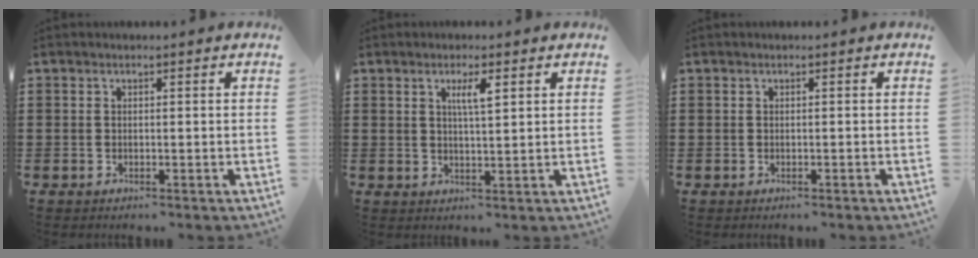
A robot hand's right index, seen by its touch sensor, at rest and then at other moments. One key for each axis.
{"total": 3.2, "fx": 1.3, "fy": 0.5, "fz": 2.8, "tx": -0.059, "ty": 0.004, "tz": 0.019}
{"total": 0.0}